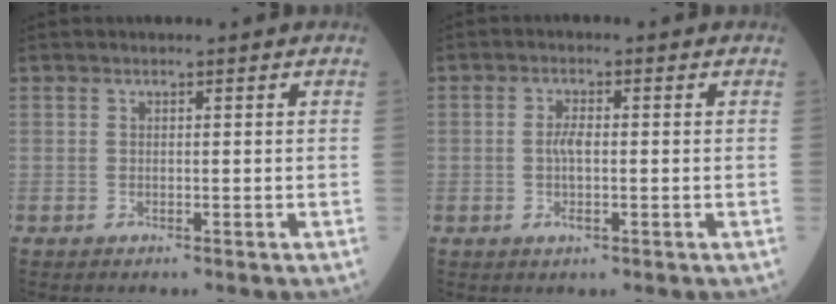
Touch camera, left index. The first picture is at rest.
{"total": 3.0, "force": [-0.3, 1.0, 2.8], "torque": [-0.061, -0.001, -0.006]}